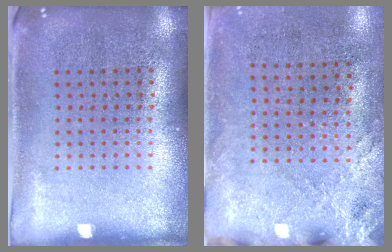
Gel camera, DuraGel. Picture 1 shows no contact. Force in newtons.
{"total": 2.5, "press": 2.1, "slide": 1.4}